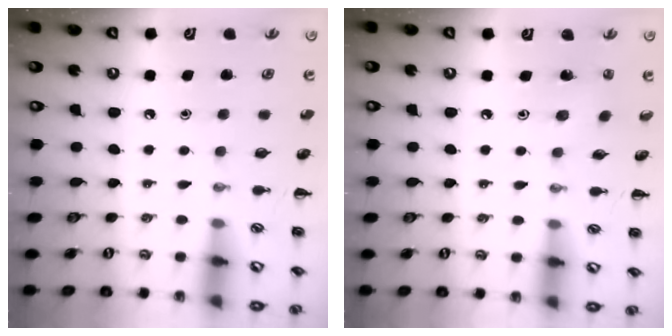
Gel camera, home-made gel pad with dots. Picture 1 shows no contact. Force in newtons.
{"total": 1.4, "press": 1.2, "slide": 0.6}